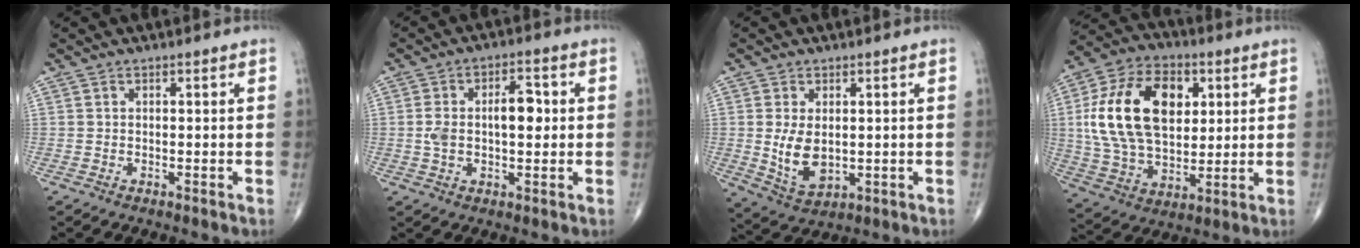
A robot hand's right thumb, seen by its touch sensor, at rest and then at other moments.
{"total": 8.6, "force": [0.6, 4.3, 7.4], "torque": [-0.125, 0.019, 0.010]}
{"total": 7.6, "force": [0.2, 4.6, 6.0], "torque": [-0.104, -0.015, 0.018]}
{"total": 22.1, "force": [4.5, 13.8, 16.6], "torque": [-0.289, 0.000, 0.082]}